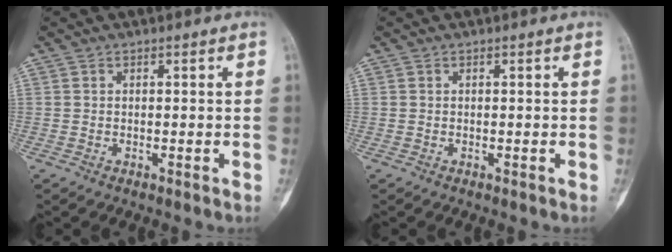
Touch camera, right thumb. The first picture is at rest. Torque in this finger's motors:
{"motor_torque": [0.01, 0.01, 0.00, 0.00, 0.00]}